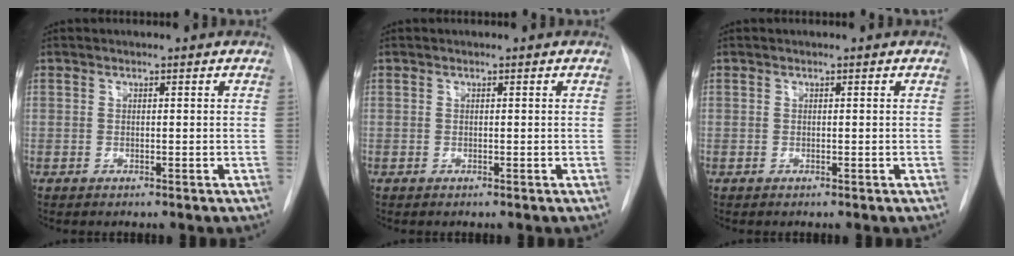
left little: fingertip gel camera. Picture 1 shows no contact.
{"total": 0.0}
{"total": 0.0}